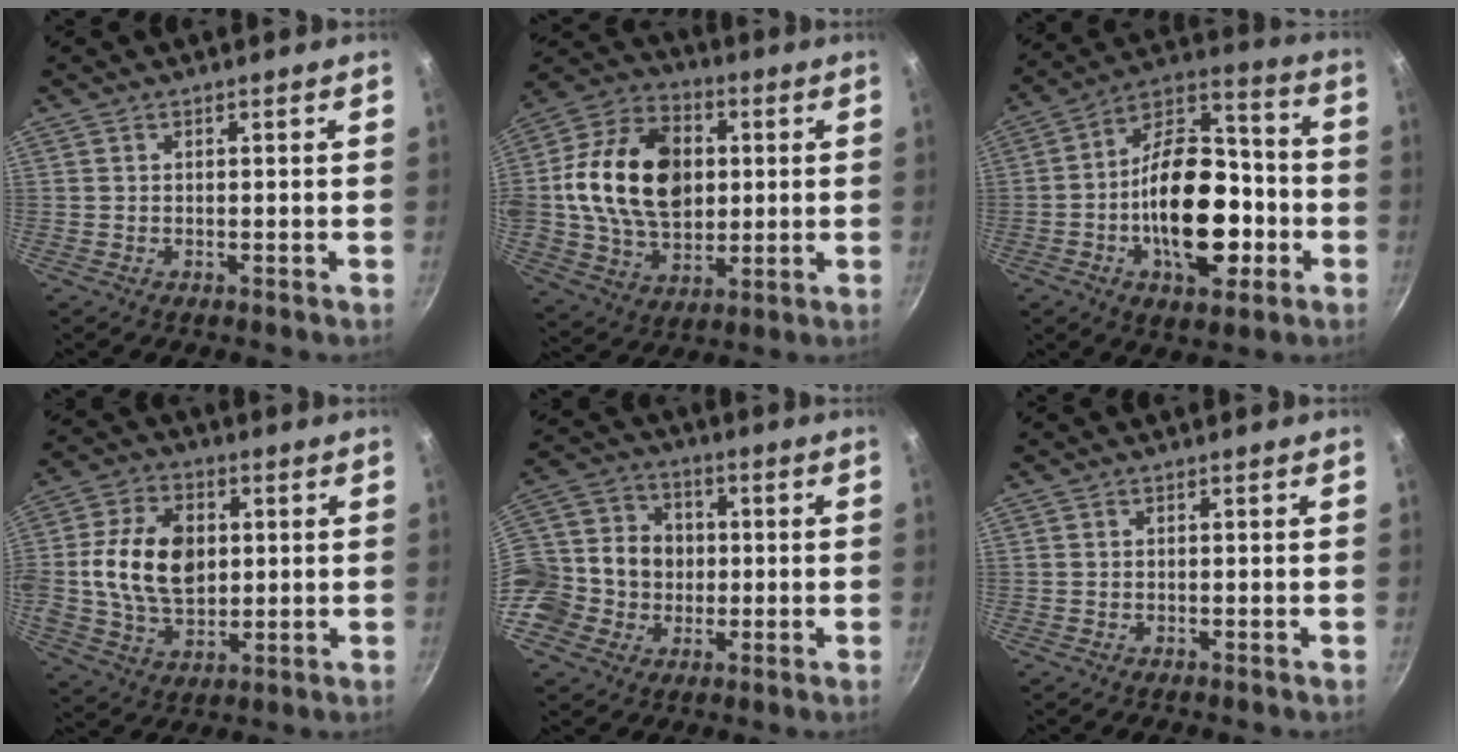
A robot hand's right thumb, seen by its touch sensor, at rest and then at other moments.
{"total": 22.0, "force": [2.3, 15.6, 15.4], "torque": [-0.249, 0.014, 0.034]}
{"total": 21.7, "force": [-5.5, 12.3, 17.1], "torque": [-0.239, 0.055, -0.091]}
{"total": 15.3, "force": [1.4, 10.5, 11.0], "torque": [-0.182, 0.003, 0.023]}
{"total": 18.1, "force": [-1.7, 16.1, 8.1], "torque": [-0.163, 0.038, -0.032]}
{"total": 0.0}